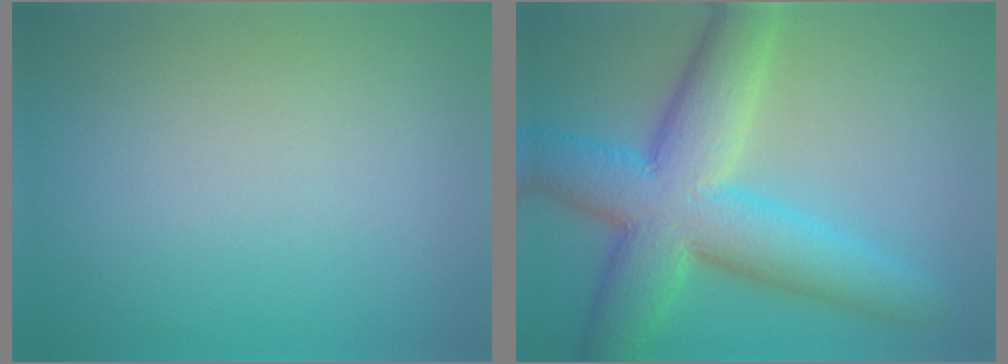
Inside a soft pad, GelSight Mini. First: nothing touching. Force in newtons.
{"total": 10.8, "press": 10.8, "slide": 0.4}